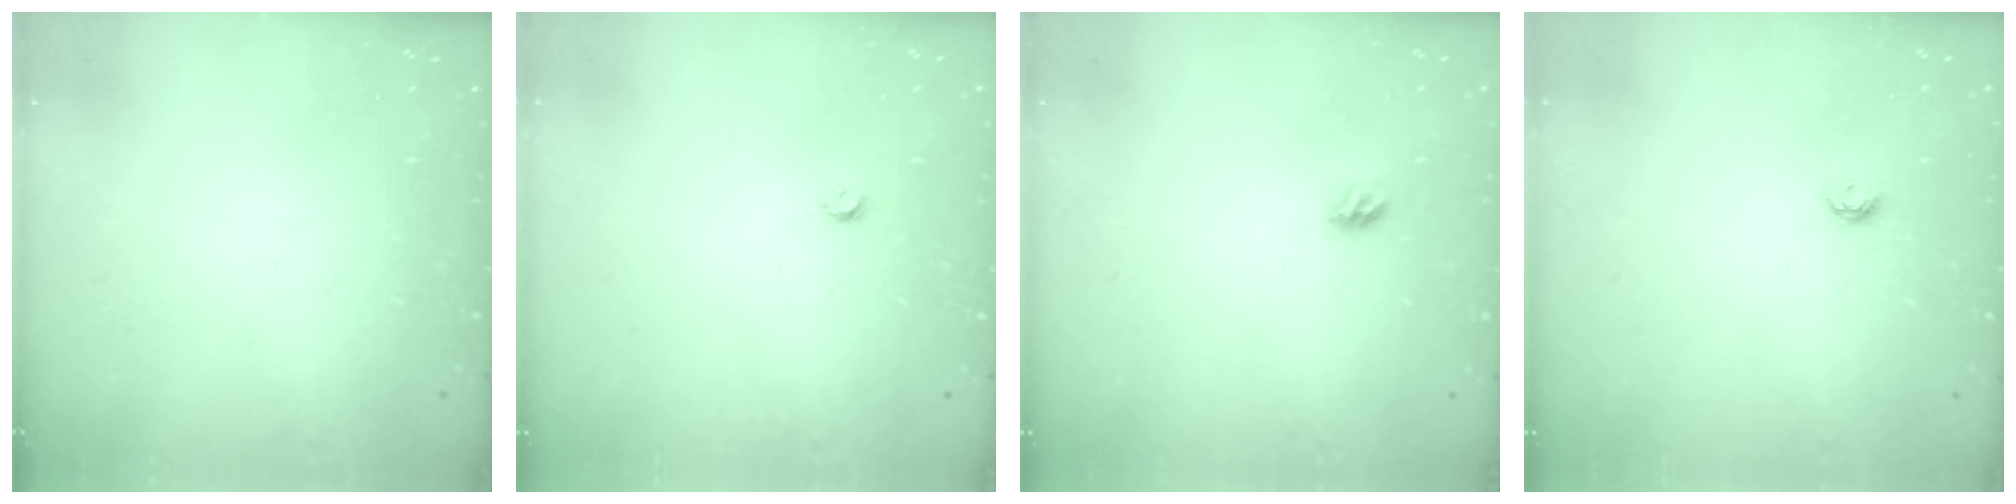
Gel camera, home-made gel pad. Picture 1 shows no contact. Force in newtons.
{"total": 2.9, "press": 2.8, "slide": 0.5}
{"total": 5.4, "press": 5.4, "slide": 0.5}
{"total": 3.6, "press": 3.5, "slide": 0.3}